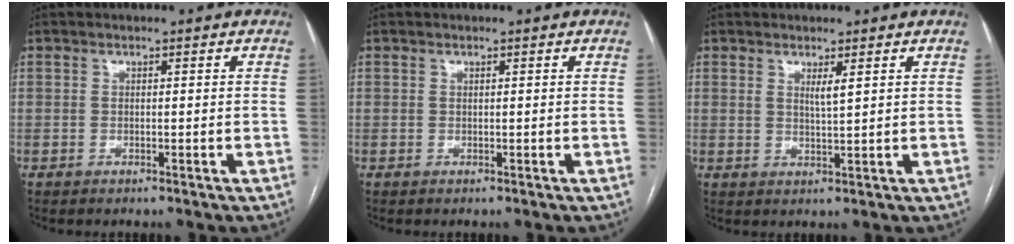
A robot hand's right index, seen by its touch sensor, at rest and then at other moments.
{"total": 0.0}
{"total": 1.9, "force": [1.0, 0.0, 1.7], "torque": [-0.034, -0.008, 0.019]}